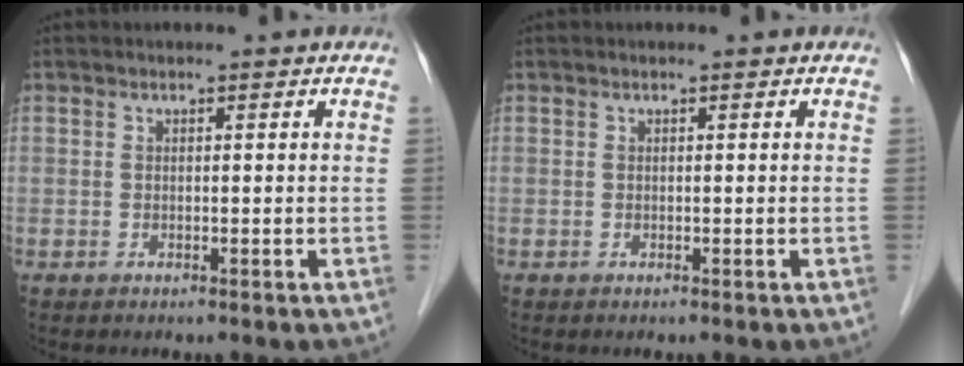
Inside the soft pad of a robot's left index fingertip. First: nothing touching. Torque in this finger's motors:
{"motor_torque": [0.00, 0.00, 0.00, 0.00]}